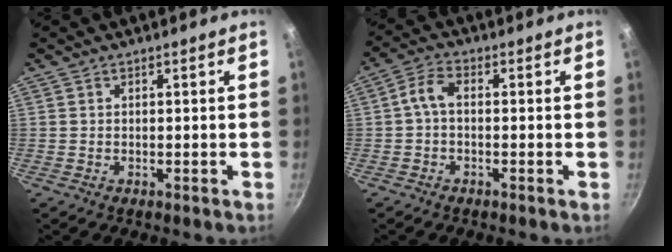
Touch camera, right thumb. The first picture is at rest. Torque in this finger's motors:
{"motor_torque": [0.08, 0.08, 0.08, -0.06, 0.10]}